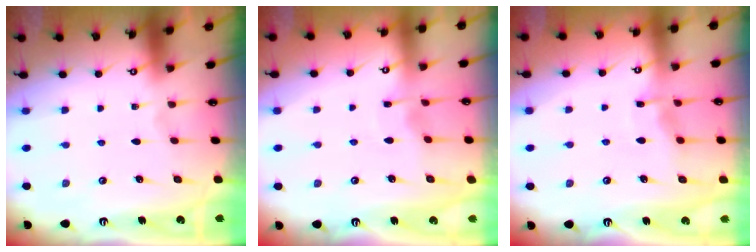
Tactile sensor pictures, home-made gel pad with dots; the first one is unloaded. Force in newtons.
{"total": 2.9, "press": 2.8, "slide": 0.4}
{"total": 6.0, "press": 6.0, "slide": 0.6}